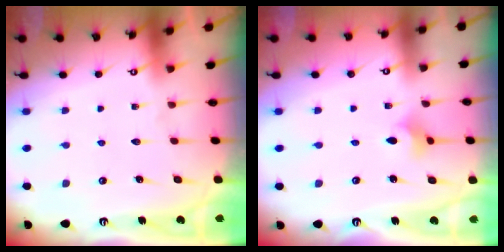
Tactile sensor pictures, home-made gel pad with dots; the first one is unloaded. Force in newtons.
{"total": 3.8, "press": 3.7, "slide": 0.7}